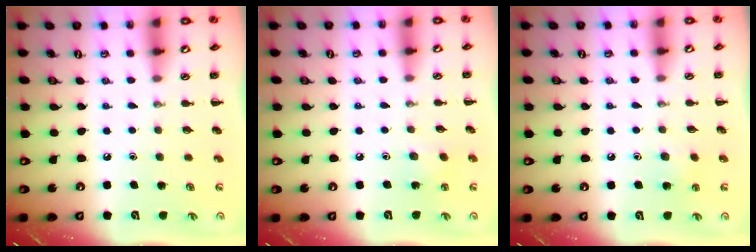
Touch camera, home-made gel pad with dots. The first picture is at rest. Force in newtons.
{"total": 3.2, "press": 3.0, "slide": 0.9}
{"total": 5.7, "press": 5.5, "slide": 1.5}